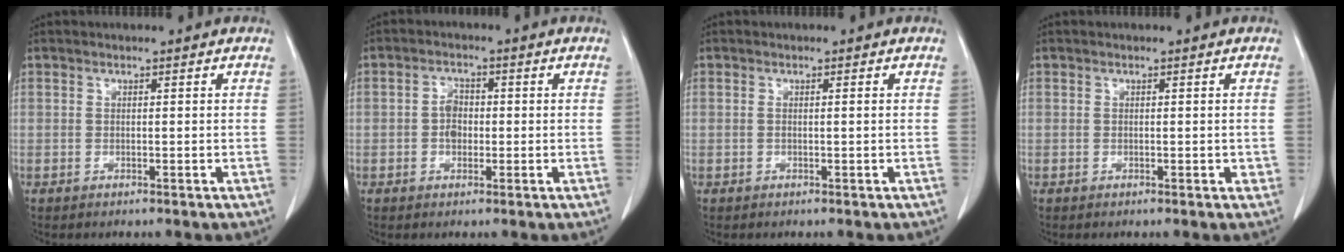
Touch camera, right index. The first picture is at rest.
{"total": 3.0, "force": [-0.4, 2.1, 2.1], "torque": [-0.036, 0.007, -0.010]}
{"total": 0.7, "force": [0.0, -0.1, 0.7], "torque": [-0.017, 0.001, 0.000]}
{"total": 0.9, "force": [-0.1, 0.5, 0.7], "torque": [-0.006, 0.000, 0.001]}